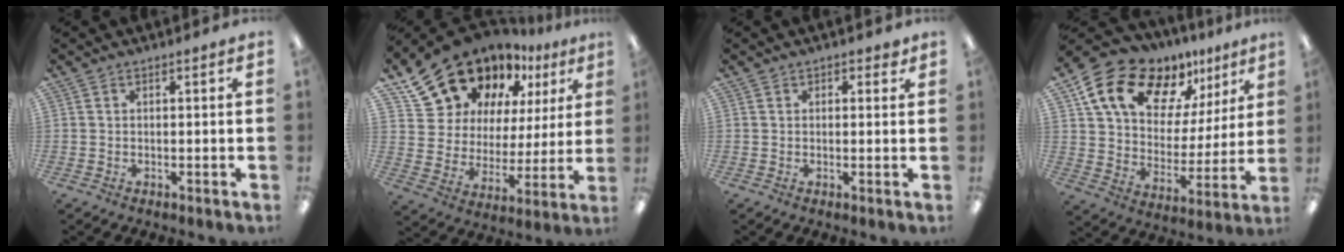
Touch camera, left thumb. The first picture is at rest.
{"total": 18.5, "force": [14.8, 9.9, 5.1], "torque": [-0.112, -0.103, 0.273]}
{"total": 1.3, "force": [0.8, 0.9, 0.4], "torque": [0.000, -0.001, 0.013]}
{"total": 16.5, "force": [12.2, 8.6, 7.0], "torque": [-0.147, -0.076, 0.221]}